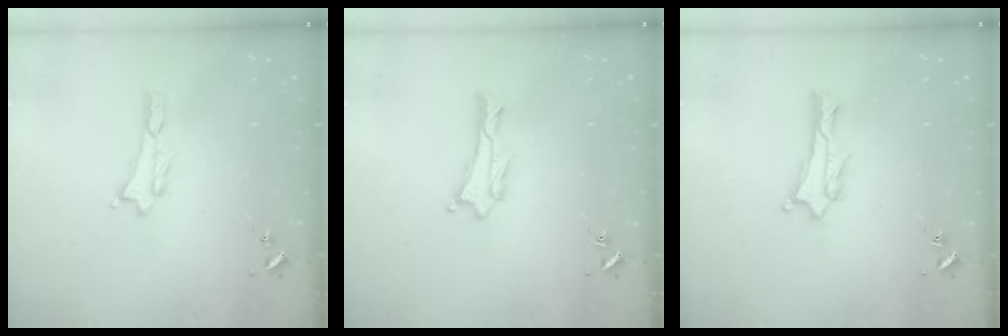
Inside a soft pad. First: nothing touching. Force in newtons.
{"total": 0.6, "press": 0.5, "slide": 0.1}
{"total": 0.0}